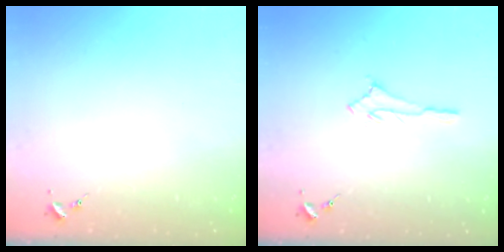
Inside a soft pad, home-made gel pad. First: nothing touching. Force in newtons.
{"total": 2.9, "press": 2.9, "slide": 0.2}